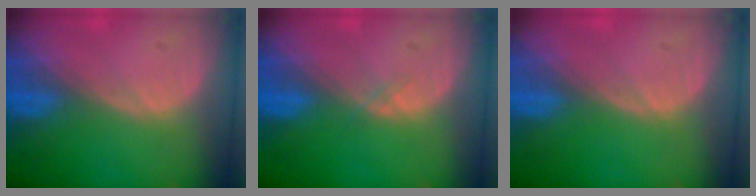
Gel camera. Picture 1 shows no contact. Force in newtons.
{"total": 0.6, "press": 0.5, "slide": 0.2}
{"total": 0.0}